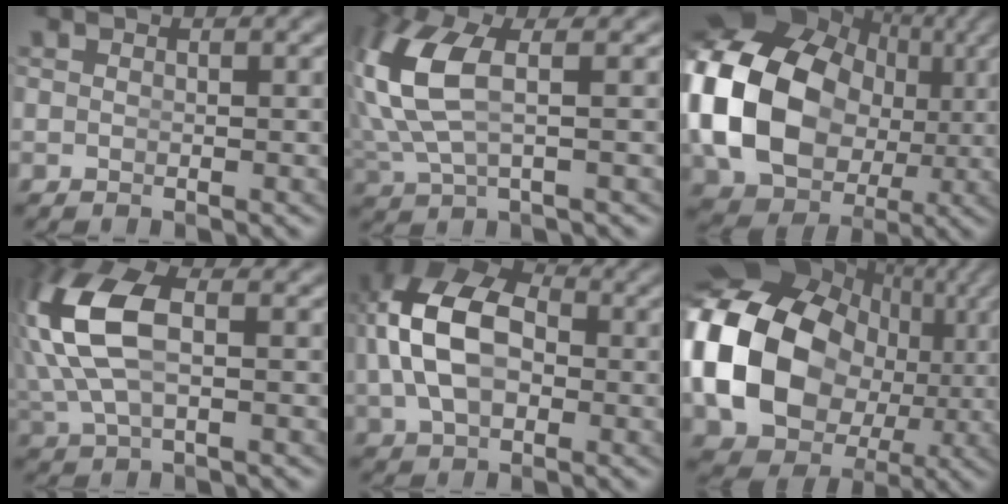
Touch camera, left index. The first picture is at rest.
{"total": 6.5, "force": [1.3, 3.3, 5.5], "torque": [-0.148, -0.013, 0.038]}
{"total": 18.4, "force": [2.3, 14.1, 11.5], "torque": [-0.240, -0.029, 0.045]}
{"total": 7.4, "force": [1.1, 3.6, 6.4], "torque": [-0.161, -0.005, 0.033]}
{"total": 10.2, "force": [1.4, 7.0, 7.3], "torque": [-0.148, -0.002, 0.023]}
{"total": 20.5, "force": [2.2, 15.6, 13.2], "torque": [-0.262, -0.032, 0.042]}